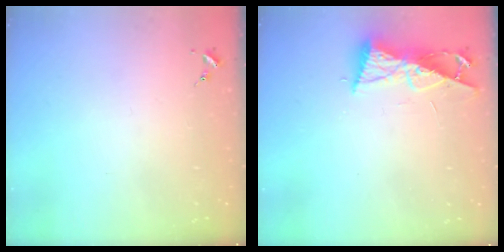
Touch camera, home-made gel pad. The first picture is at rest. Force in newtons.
{"total": 8.7, "press": 8.7, "slide": 0.8}